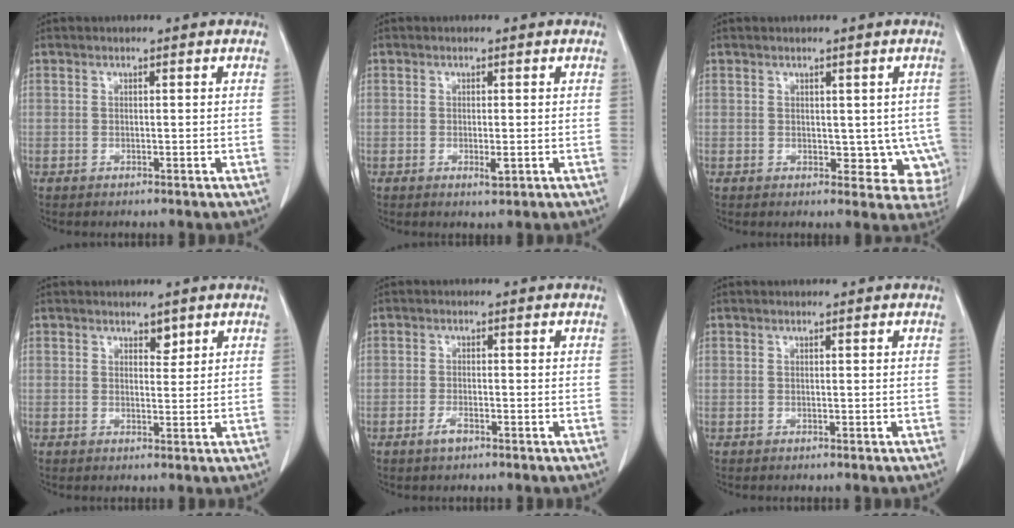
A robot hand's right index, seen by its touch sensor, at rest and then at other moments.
{"total": 1.6, "force": [-0.4, 0.4, 1.5], "torque": [-0.025, -0.005, -0.005]}
{"total": 6.1, "force": [-0.2, 4.2, 4.3], "torque": [-0.018, 0.002, 0.005]}
{"total": 1.6, "force": [1.1, 0.8, 0.7], "torque": [-0.008, -0.003, 0.017]}
{"total": 1.9, "force": [-1.2, 0.5, 1.4], "torque": [-0.031, -0.001, -0.023]}
{"total": 0.0}